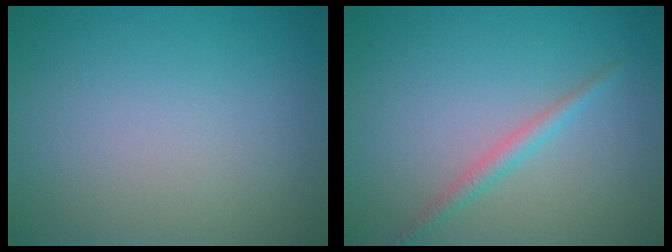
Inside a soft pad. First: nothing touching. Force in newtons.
{"total": 1.6, "press": 1.6, "slide": 0.1}